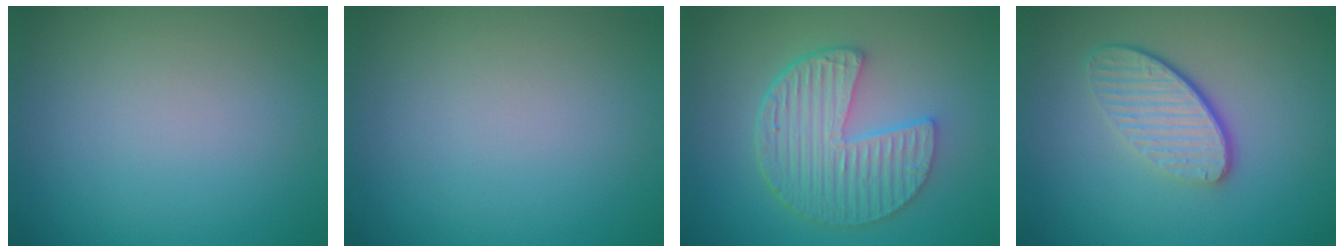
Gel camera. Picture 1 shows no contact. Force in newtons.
{"total": 0.0}
{"total": 6.2, "press": 4.7, "slide": 4.0}
{"total": 4.1, "press": 3.0, "slide": 2.9}